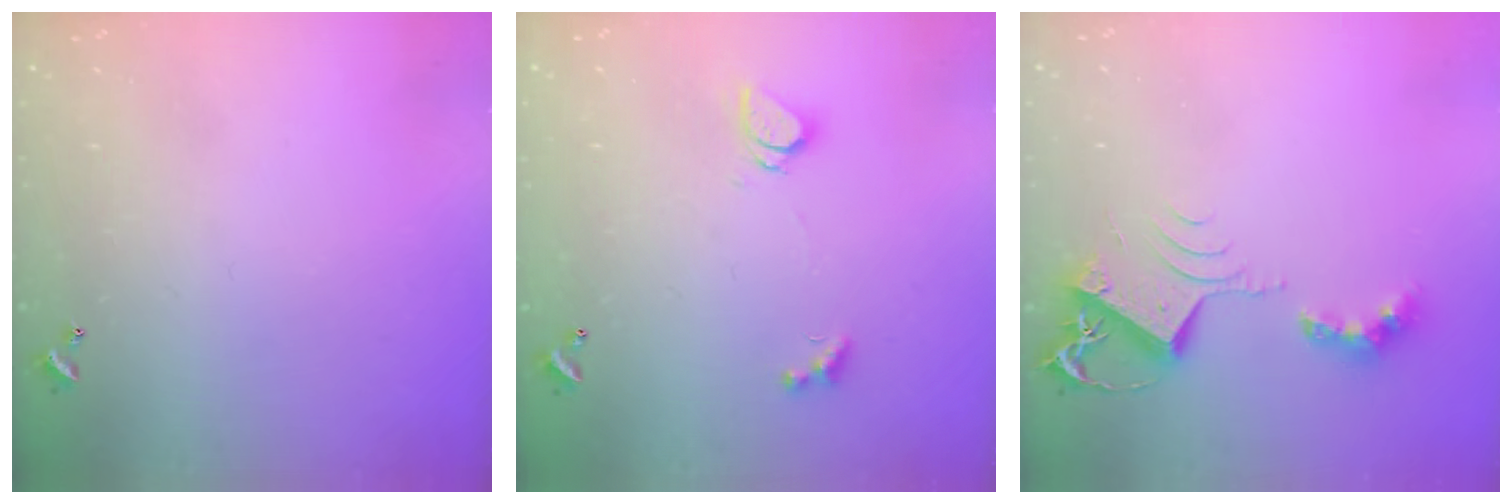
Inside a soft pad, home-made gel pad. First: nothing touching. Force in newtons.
{"total": 1.6, "press": 1.6, "slide": 0.2}
{"total": 10.1, "press": 10.1, "slide": 0.9}